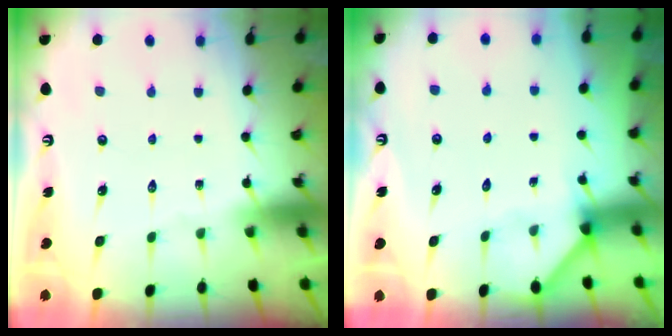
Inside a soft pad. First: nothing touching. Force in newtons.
{"total": 2.0, "press": 2.0, "slide": 0.2}